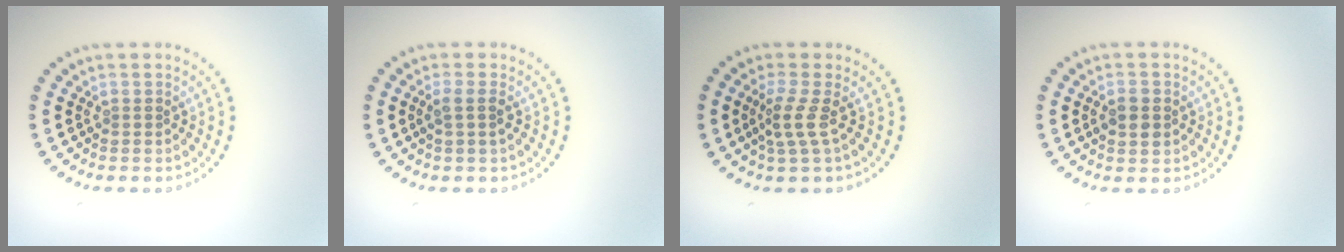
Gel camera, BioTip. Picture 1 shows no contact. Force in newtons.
{"total": 1.4, "press": 1.1, "slide": 0.8}
{"total": 2.2, "press": 1.4, "slide": 1.6}
{"total": 2.0, "press": 2.0, "slide": 0.0}